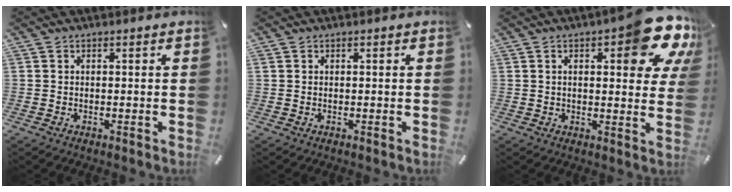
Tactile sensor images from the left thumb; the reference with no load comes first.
{"total": 0.0}
{"total": 16.6, "force": [8.7, 5.7, 13.0], "torque": [-0.170, -0.054, 0.138]}